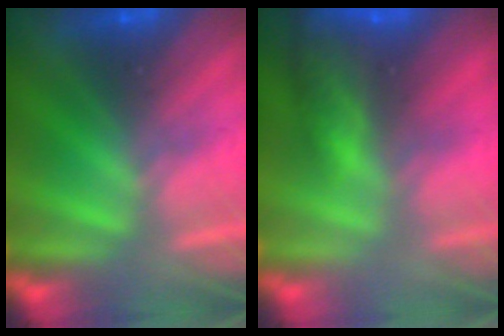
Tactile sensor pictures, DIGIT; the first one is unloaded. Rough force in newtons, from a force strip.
{"total": 8.3}